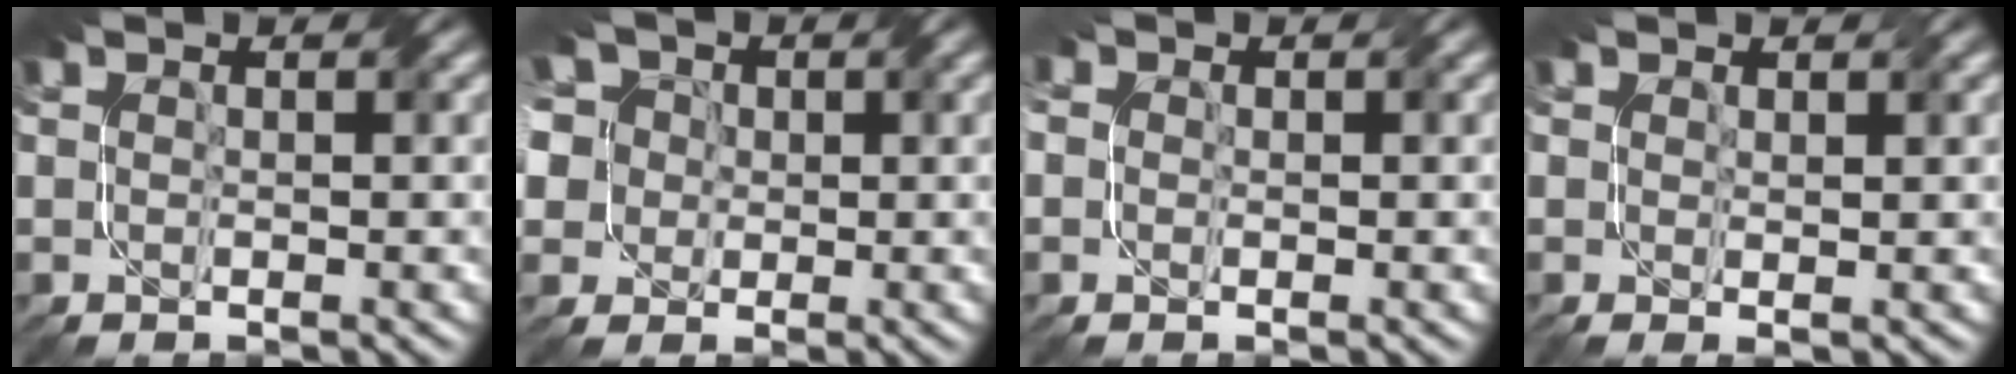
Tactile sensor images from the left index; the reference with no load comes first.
{"total": 10.7, "force": [1.9, 9.2, 5.1], "torque": [-0.117, 0.038, -0.019]}
{"total": 3.9, "force": [0.3, 3.4, 1.8], "torque": [-0.036, 0.009, -0.024]}
{"total": 0.7, "force": [0.3, 0.0, 0.6], "torque": [-0.008, -0.001, 0.003]}